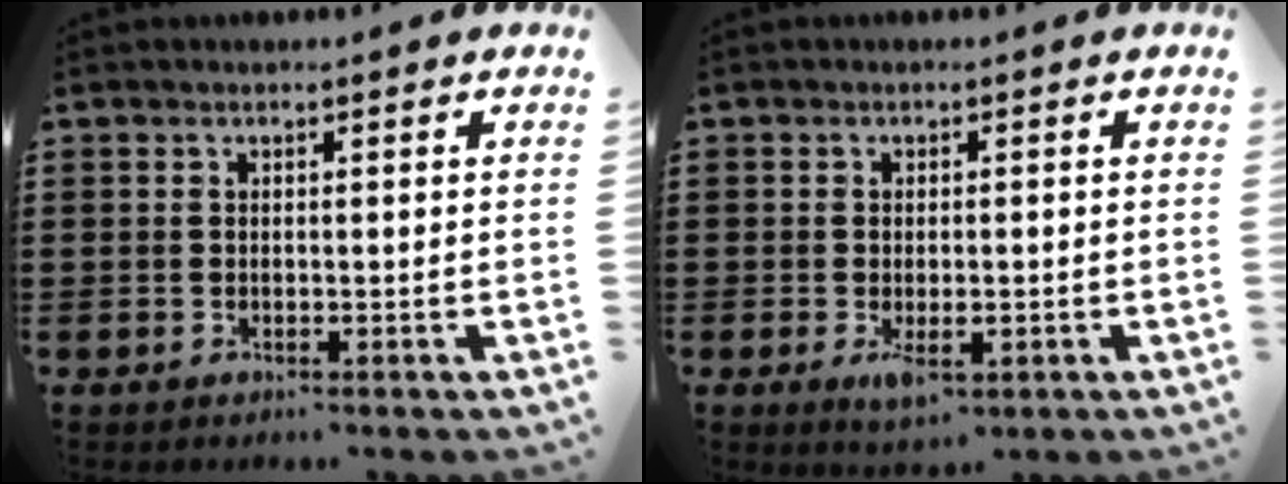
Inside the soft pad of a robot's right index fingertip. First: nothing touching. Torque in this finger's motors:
{"motor_torque": [0.09, 0.02, 0.16, 0.05]}